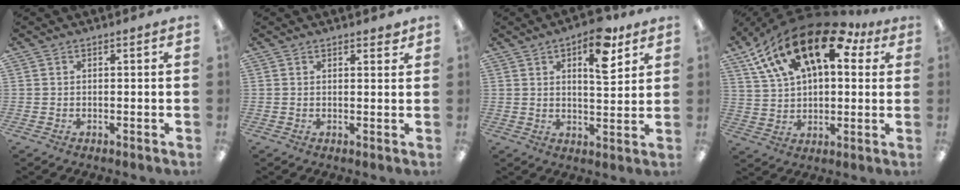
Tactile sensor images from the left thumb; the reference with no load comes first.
{"total": 1.6, "force": [1.3, 0.7, 0.5], "torque": [0.004, -0.007, 0.021]}
{"total": 11.3, "force": [6.3, 4.9, 8.0], "torque": [-0.104, -0.027, 0.102]}
{"total": 21.1, "force": [11.6, 10.6, 14.0], "torque": [-0.249, -0.048, 0.201]}